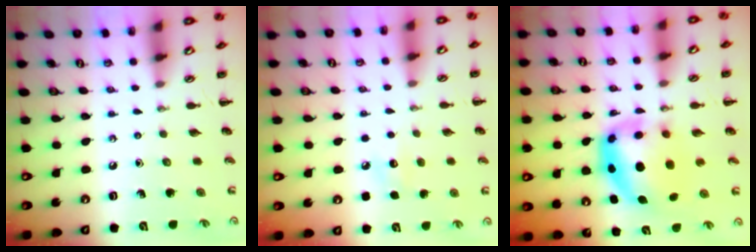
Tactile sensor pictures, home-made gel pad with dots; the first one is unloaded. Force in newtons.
{"total": 6.1, "press": 5.8, "slide": 1.8}
{"total": 9.1, "press": 8.8, "slide": 2.2}